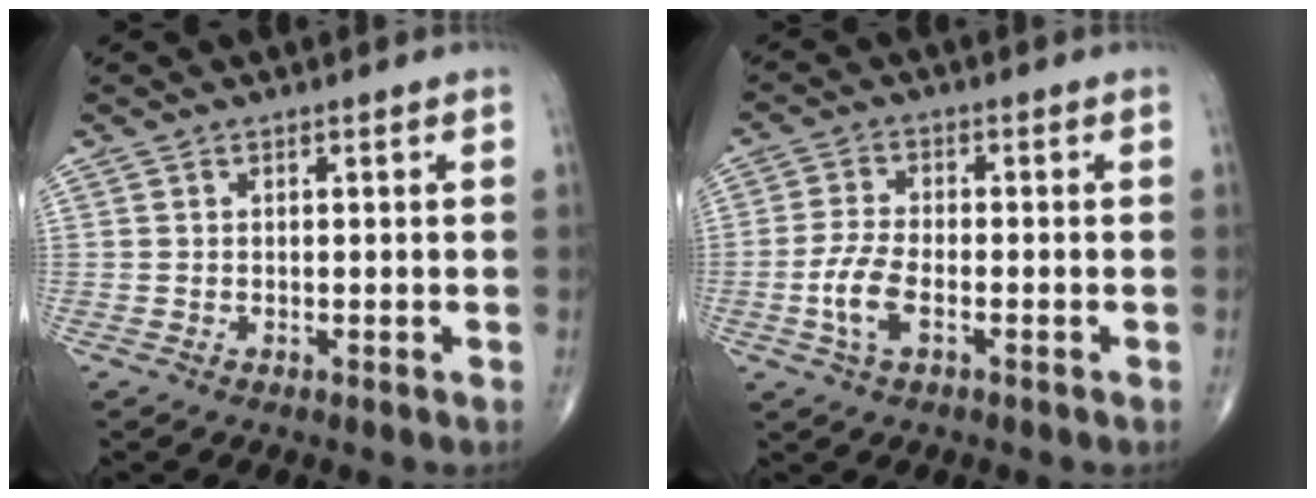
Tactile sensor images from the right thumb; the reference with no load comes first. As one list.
[{"total": 6.1, "force": [-2.1, 2.7, 5.1], "torque": [-0.115, 0.010, -0.042]}]